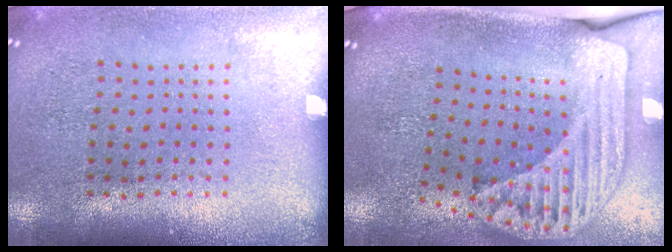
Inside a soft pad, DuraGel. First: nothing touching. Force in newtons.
{"total": 2.4, "press": 1.7, "slide": 1.6}